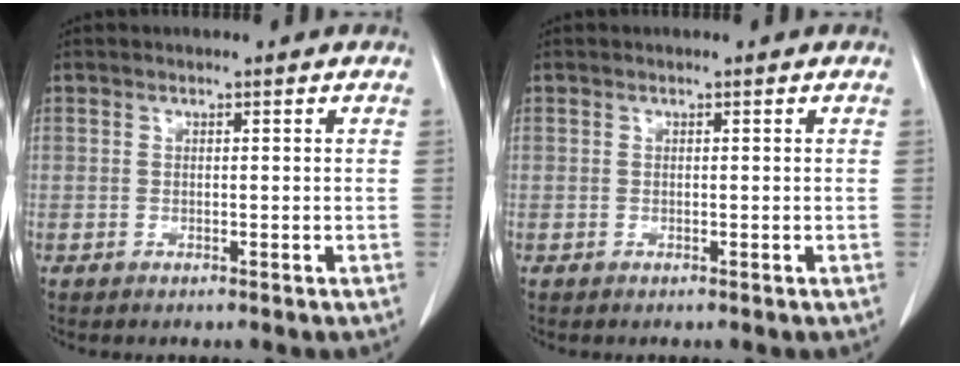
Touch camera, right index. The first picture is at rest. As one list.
[{"total": 0.0}]